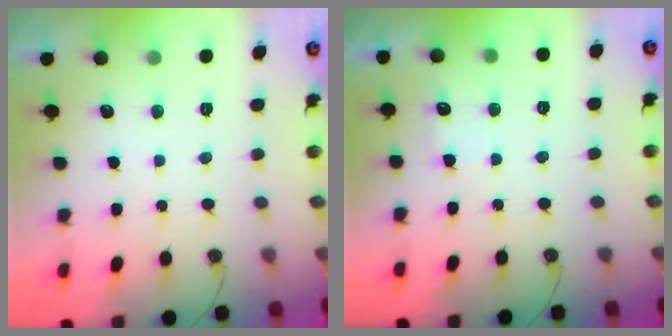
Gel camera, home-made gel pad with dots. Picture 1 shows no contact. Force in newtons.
{"total": 5.2, "press": 5.2, "slide": 0.6}